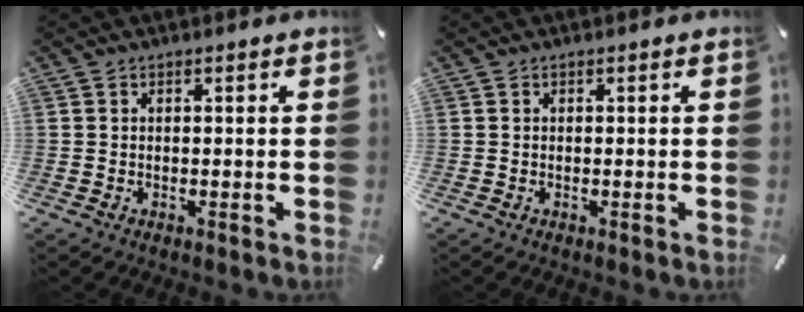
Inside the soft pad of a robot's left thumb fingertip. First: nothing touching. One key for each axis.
{"total": 0.0}